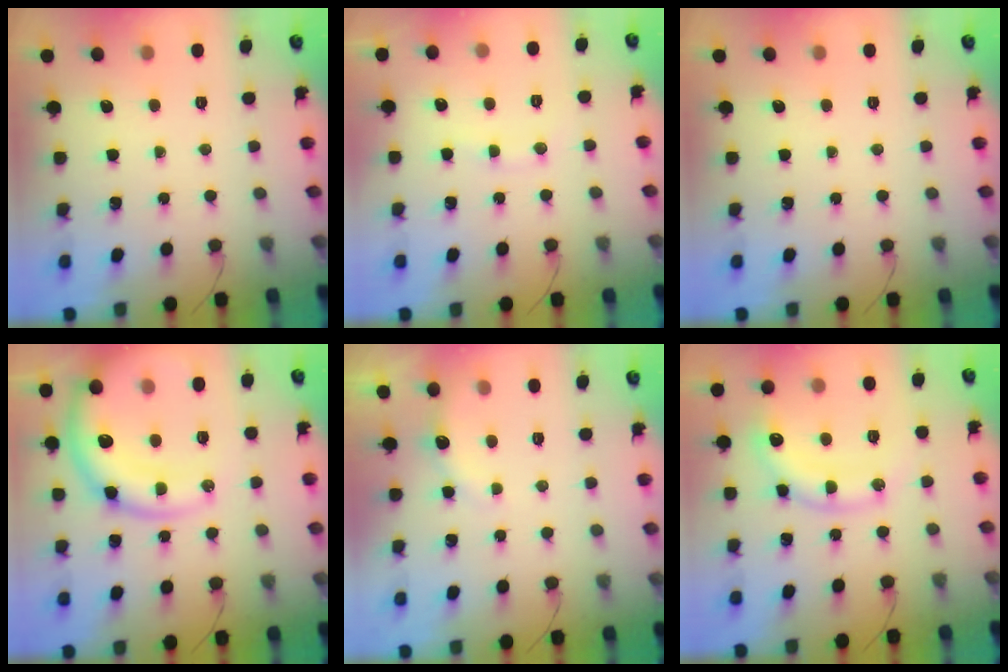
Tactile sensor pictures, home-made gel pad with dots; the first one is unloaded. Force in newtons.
{"total": 6.9, "press": 6.8, "slide": 1.2}
{"total": 0.0}
{"total": 18.0, "press": 17.7, "slide": 3.5}
{"total": 4.9, "press": 4.8, "slide": 1.2}
{"total": 13.8, "press": 13.8, "slide": 1.2}